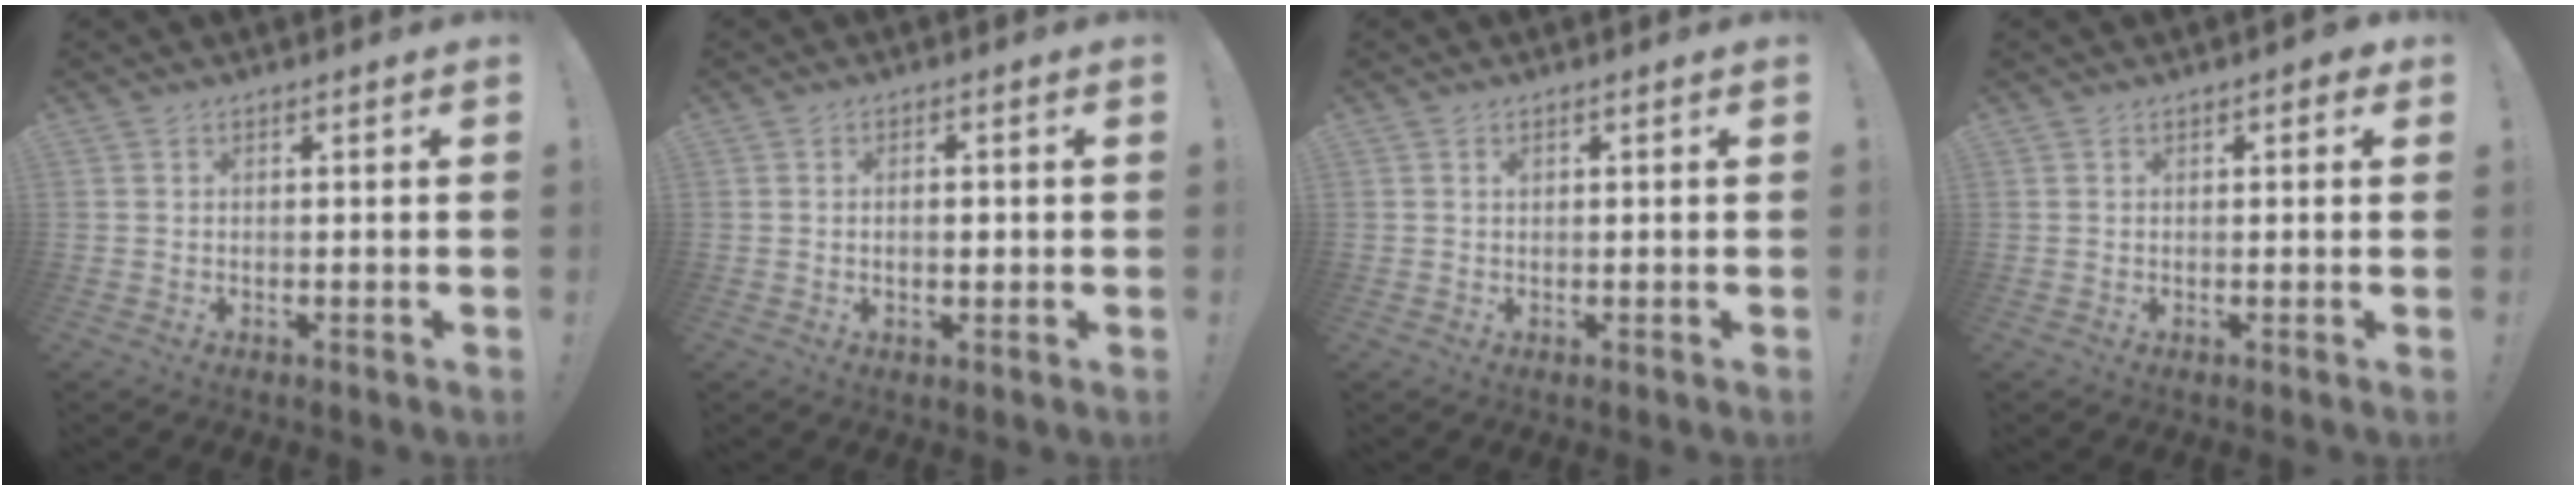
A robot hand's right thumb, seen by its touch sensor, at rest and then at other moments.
{"total": 2.0, "force": [-0.3, 1.0, 1.7], "torque": [-0.019, 0.003, -0.009]}
{"total": 0.6, "force": [0.3, 0.5, -0.1], "torque": [0.009, 0.000, 0.005]}
{"total": 1.6, "force": [0.6, 0.9, 1.2], "torque": [-0.007, -0.002, 0.007]}